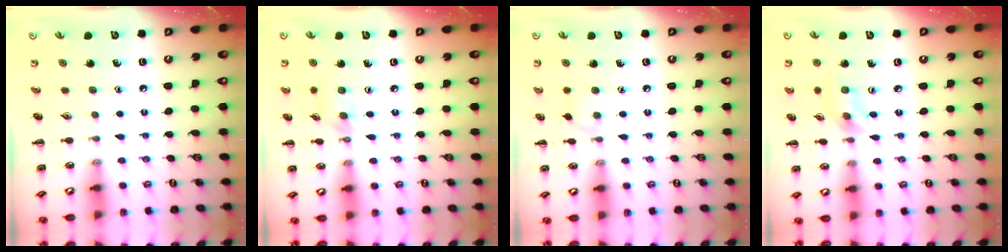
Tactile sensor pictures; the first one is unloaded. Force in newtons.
{"total": 3.5, "press": 3.2, "slide": 1.4}
{"total": 4.3, "press": 4.0, "slide": 1.7}
{"total": 2.8, "press": 2.7, "slide": 0.9}